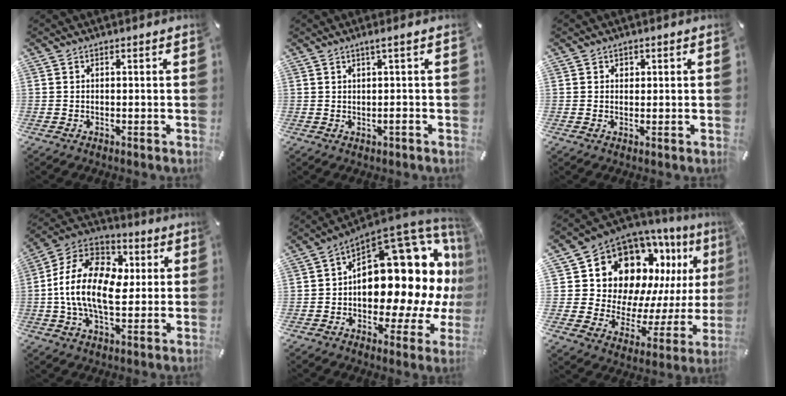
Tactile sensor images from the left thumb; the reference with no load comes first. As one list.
[{"total": 3.2, "force": [0.5, 0.3, 3.1], "torque": [-0.058, 0.001, 0.007]}, {"total": 1.3, "force": [0.5, 1.2, 0.2], "torque": [0.003, 0.000, 0.007]}, {"total": 17.9, "force": [-0.4, 11.9, 13.3], "torque": [-0.273, 0.005, -0.011]}, {"total": 23.2, "force": [4.9, 13.3, 18.4], "torque": [-0.226, -0.074, 0.090]}, {"total": 16.8, "force": [9.4, 11.8, 7.4], "torque": [-0.114, -0.093, 0.180]}]